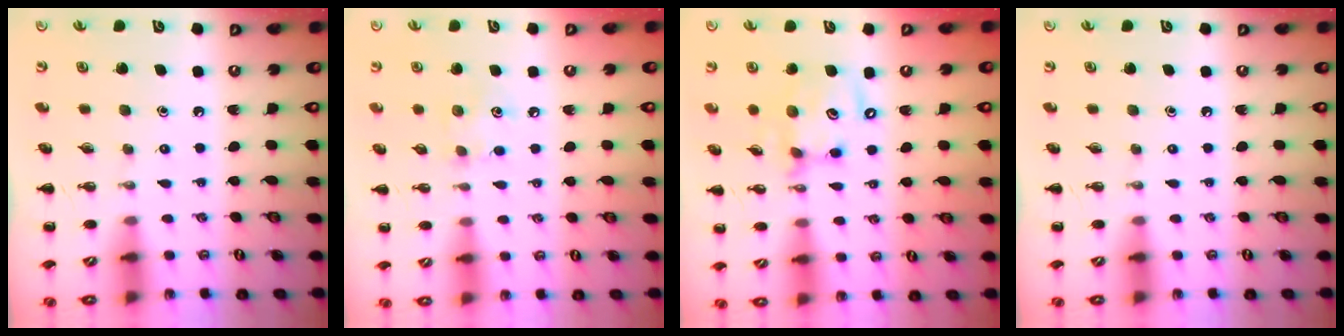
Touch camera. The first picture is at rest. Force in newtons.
{"total": 6.2, "press": 6.1, "slide": 1.2}
{"total": 13.2, "press": 12.9, "slide": 3.1}
{"total": 0.0}